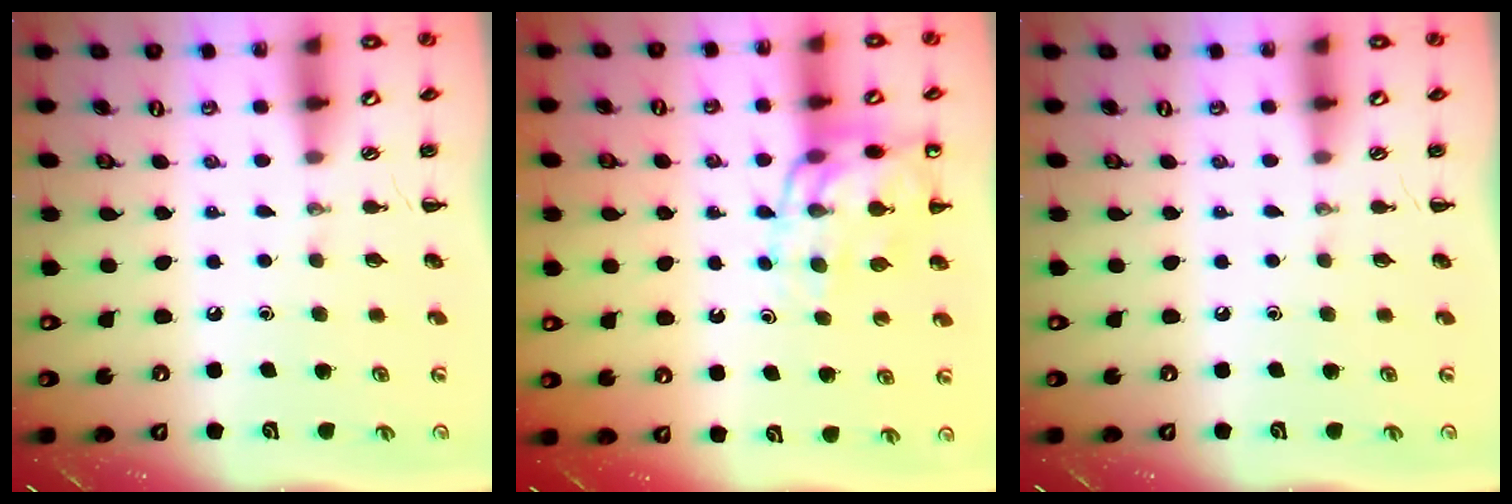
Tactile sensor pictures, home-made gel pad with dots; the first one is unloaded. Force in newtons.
{"total": 12.7, "press": 12.4, "slide": 2.9}
{"total": 0.0}